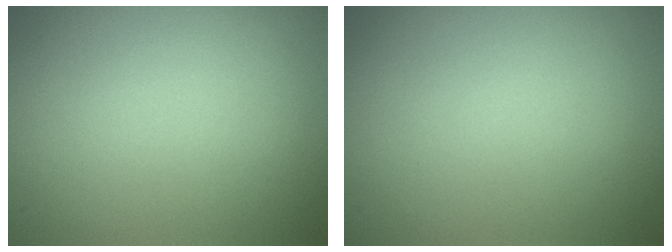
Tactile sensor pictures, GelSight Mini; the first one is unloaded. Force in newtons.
{"total": 0.0}